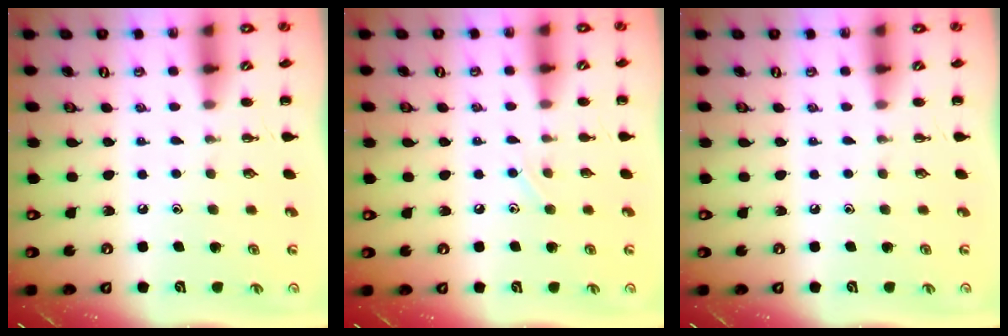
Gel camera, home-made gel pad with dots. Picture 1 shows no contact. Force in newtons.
{"total": 4.0, "press": 3.8, "slide": 1.2}
{"total": 0.0}